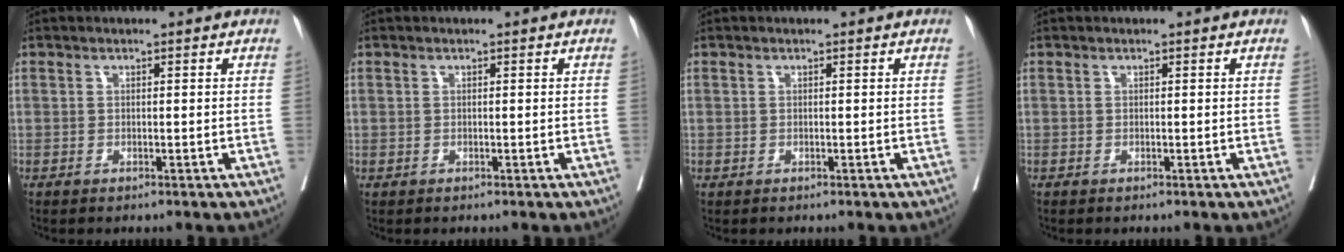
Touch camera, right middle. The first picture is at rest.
{"total": 0.0}
{"total": 0.0}
{"total": 0.0}